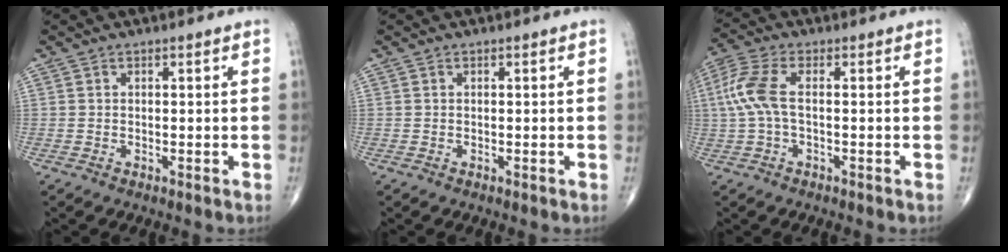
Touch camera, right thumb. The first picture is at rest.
{"total": 0.0}
{"total": 7.6, "force": [0.3, 3.3, 6.8], "torque": [-0.187, 0.018, 0.002]}